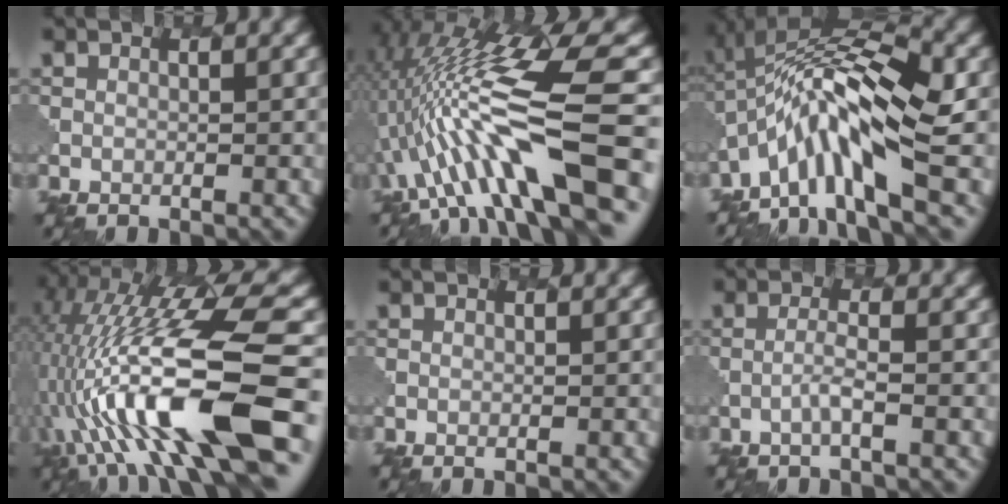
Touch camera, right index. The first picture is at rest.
{"total": 13.3, "force": [-2.4, 3.5, 12.6], "torque": [-0.225, 0.017, -0.029]}
{"total": 8.8, "force": [-2.5, 2.4, 8.0], "torque": [-0.138, 0.020, -0.053]}
{"total": 15.8, "force": [-4.0, 4.6, 14.6], "torque": [-0.259, 0.038, -0.063]}
{"total": 0.0}
{"total": 1.2, "force": [-0.3, 0.1, 1.2], "torque": [-0.024, 0.007, -0.012]}